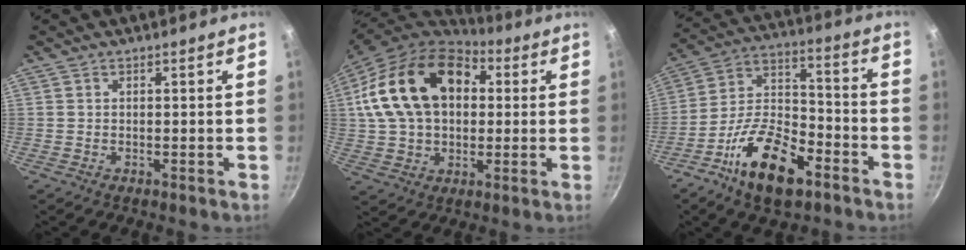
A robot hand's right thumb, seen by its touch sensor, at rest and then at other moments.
{"total": 21.5, "force": [4.7, 14.9, 14.9], "torque": [-0.240, 0.023, 0.077]}
{"total": 17.0, "force": [-9.2, 8.0, 11.9], "torque": [-0.199, 0.057, -0.178]}